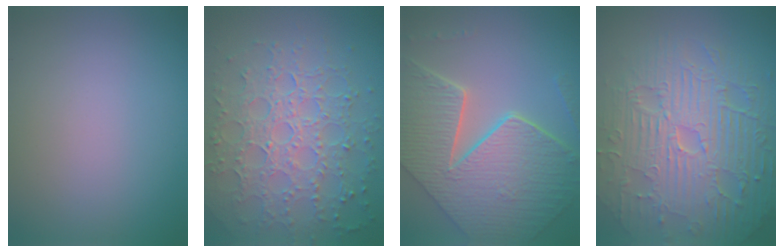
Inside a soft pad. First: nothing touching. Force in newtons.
{"total": 7.7, "press": 5.6, "slide": 5.3}
{"total": 9.6, "press": 7.1, "slide": 6.5}
{"total": 11.6, "press": 7.5, "slide": 8.9}